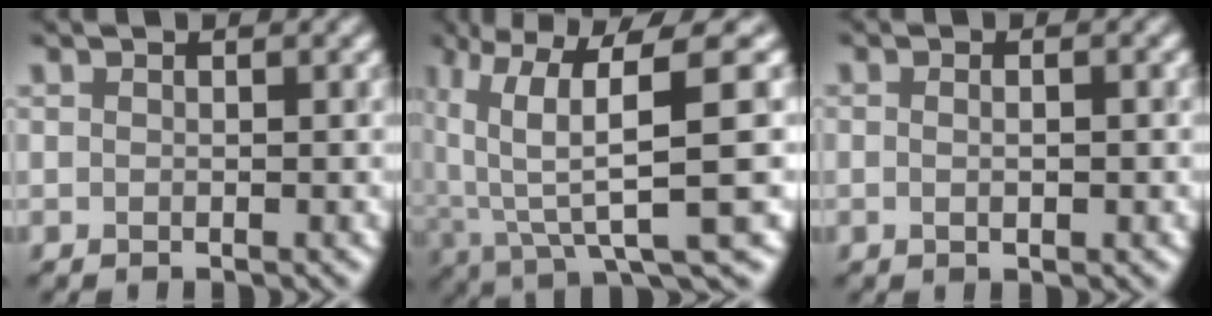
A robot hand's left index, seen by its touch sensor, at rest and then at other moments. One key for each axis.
{"total": 8.8, "fx": 1.8, "fy": 1.6, "fz": 8.4, "tx": -0.142, "ty": 0.007, "tz": 0.043}
{"total": 2.7, "fx": 0.7, "fy": 1.6, "fz": 2.1, "tx": -0.004, "ty": 0.024, "tz": -0.018}